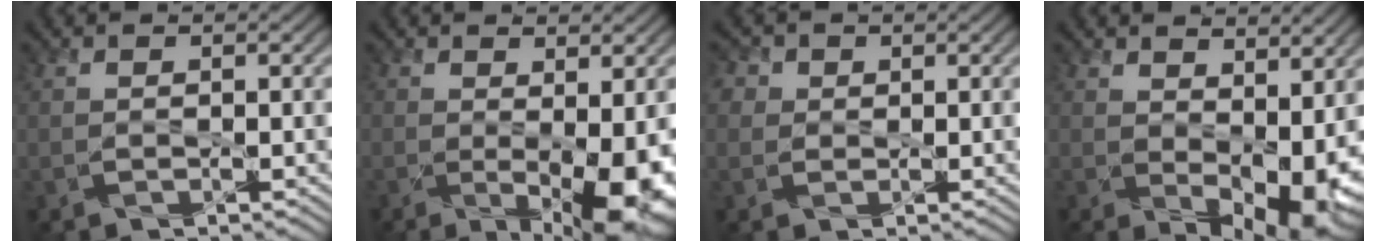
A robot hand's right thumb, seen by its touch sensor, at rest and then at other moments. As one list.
[{"total": 7.7, "force": [-1.9, 3.3, 6.7], "torque": [-0.105, -0.026, -0.016]}, {"total": 4.6, "force": [2.2, 3.6, 1.7], "torque": [-0.068, 0.013, 0.032]}, {"total": 8.8, "force": [1.7, 4.8, 7.2], "torque": [-0.116, -0.022, 0.046]}]